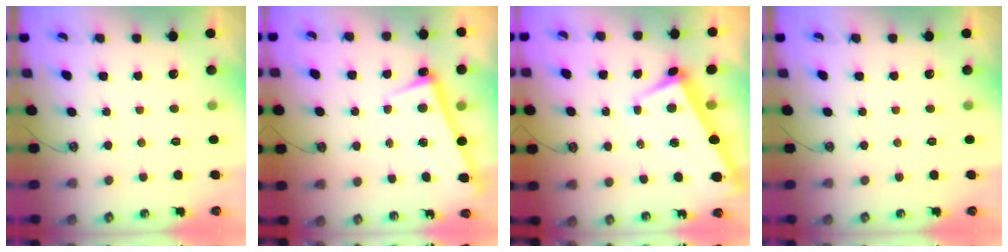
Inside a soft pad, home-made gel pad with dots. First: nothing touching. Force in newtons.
{"total": 2.9, "press": 2.8, "slide": 0.7}
{"total": 1.6, "press": 1.2, "slide": 0.9}
{"total": 0.0}